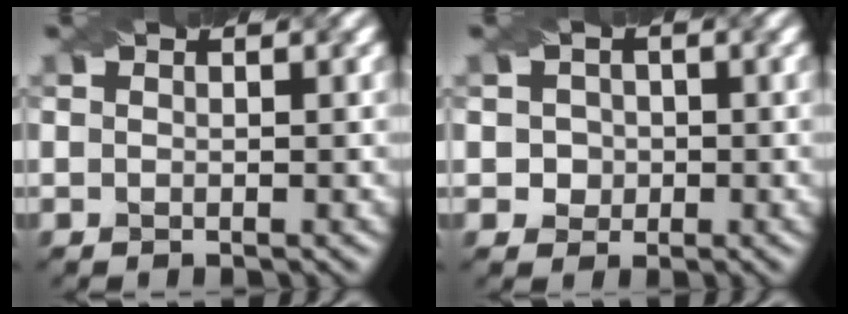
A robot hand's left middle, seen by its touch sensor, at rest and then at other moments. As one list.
[{"total": 1.9, "force": [0.2, 1.8, 0.6], "torque": [0.000, 0.004, 0.013]}]